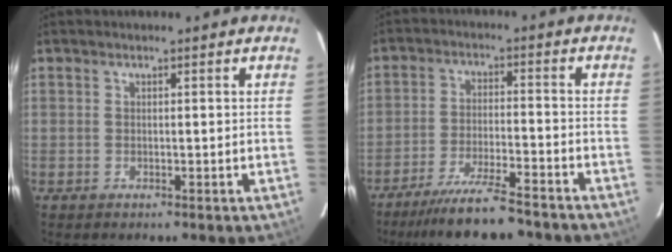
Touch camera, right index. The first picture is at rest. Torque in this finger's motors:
{"motor_torque": [1.23, -0.91, 0.44, 0.13]}